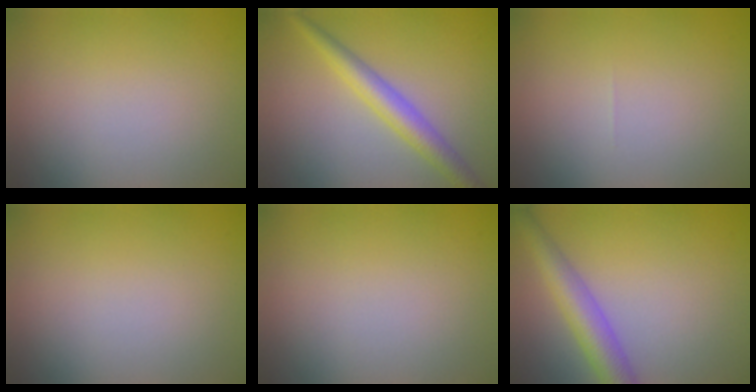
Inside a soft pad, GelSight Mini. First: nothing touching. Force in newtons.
{"total": 3.9, "press": 3.9, "slide": 0.2}
{"total": 0.0}
{"total": 0.0}
{"total": 0.0}
{"total": 4.5, "press": 4.5, "slide": 0.1}